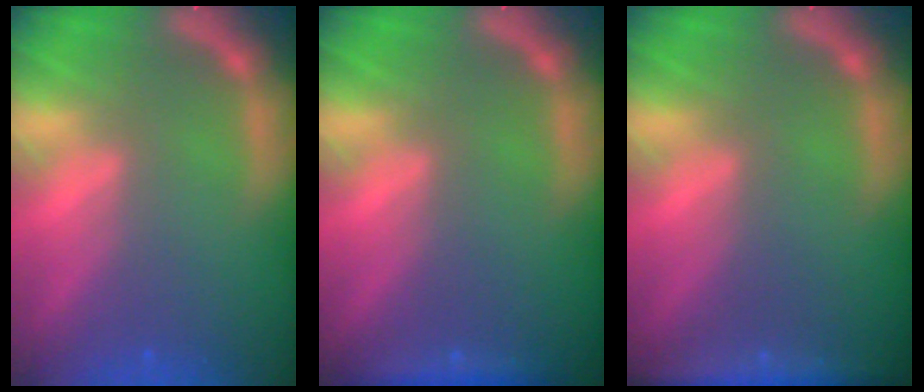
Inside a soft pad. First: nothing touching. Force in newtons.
{"total": 1.9}
{"total": 4.0}